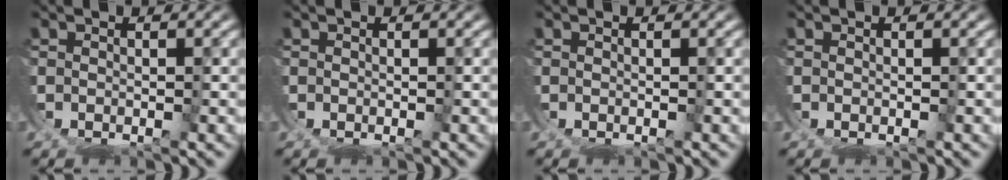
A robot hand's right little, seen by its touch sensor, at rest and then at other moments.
{"total": 0.0}
{"total": 0.0}
{"total": 0.0}